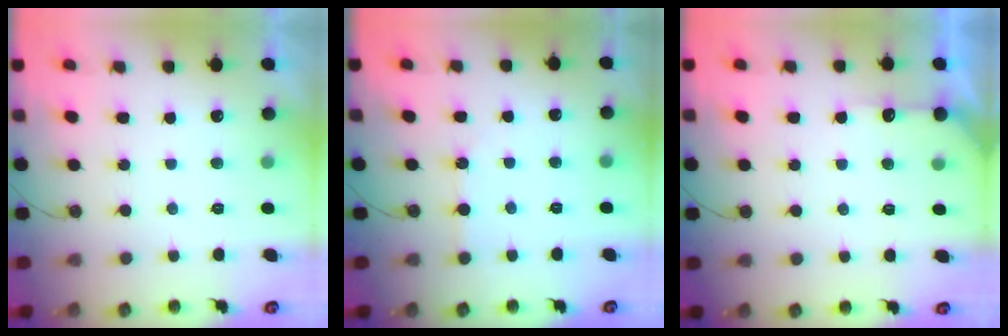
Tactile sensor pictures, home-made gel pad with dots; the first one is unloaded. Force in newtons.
{"total": 0.9, "press": 0.8, "slide": 0.2}
{"total": 4.2, "press": 4.2, "slide": 0.5}